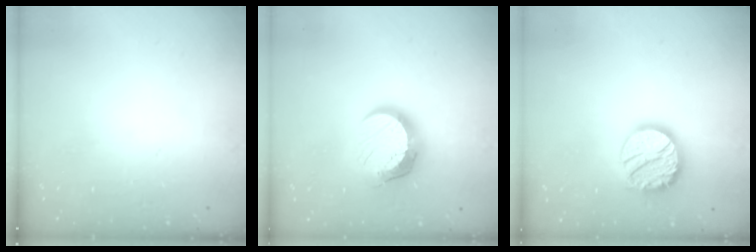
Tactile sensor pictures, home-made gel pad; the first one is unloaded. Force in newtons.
{"total": 11.8, "press": 11.8, "slide": 0.8}
{"total": 16.6, "press": 16.6, "slide": 1.2}